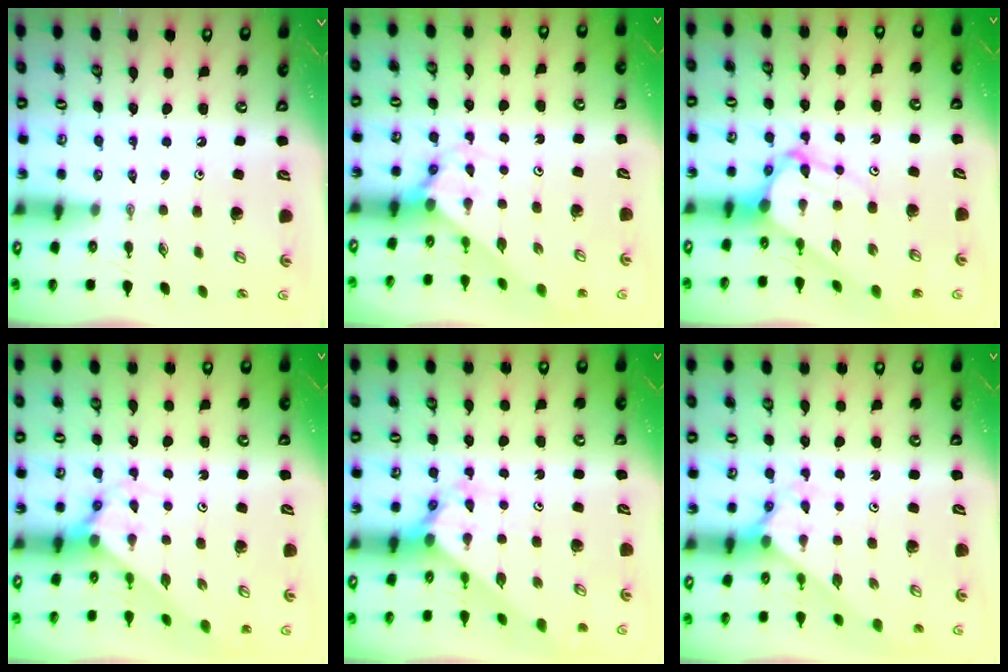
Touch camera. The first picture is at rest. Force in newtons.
{"total": 2.3, "press": 2.3, "slide": 0.2}
{"total": 7.3, "press": 7.3, "slide": 0.7}
{"total": 2.3, "press": 2.3, "slide": 0.2}
{"total": 2.3, "press": 2.3, "slide": 0.2}
{"total": 2.4, "press": 2.4, "slide": 0.2}